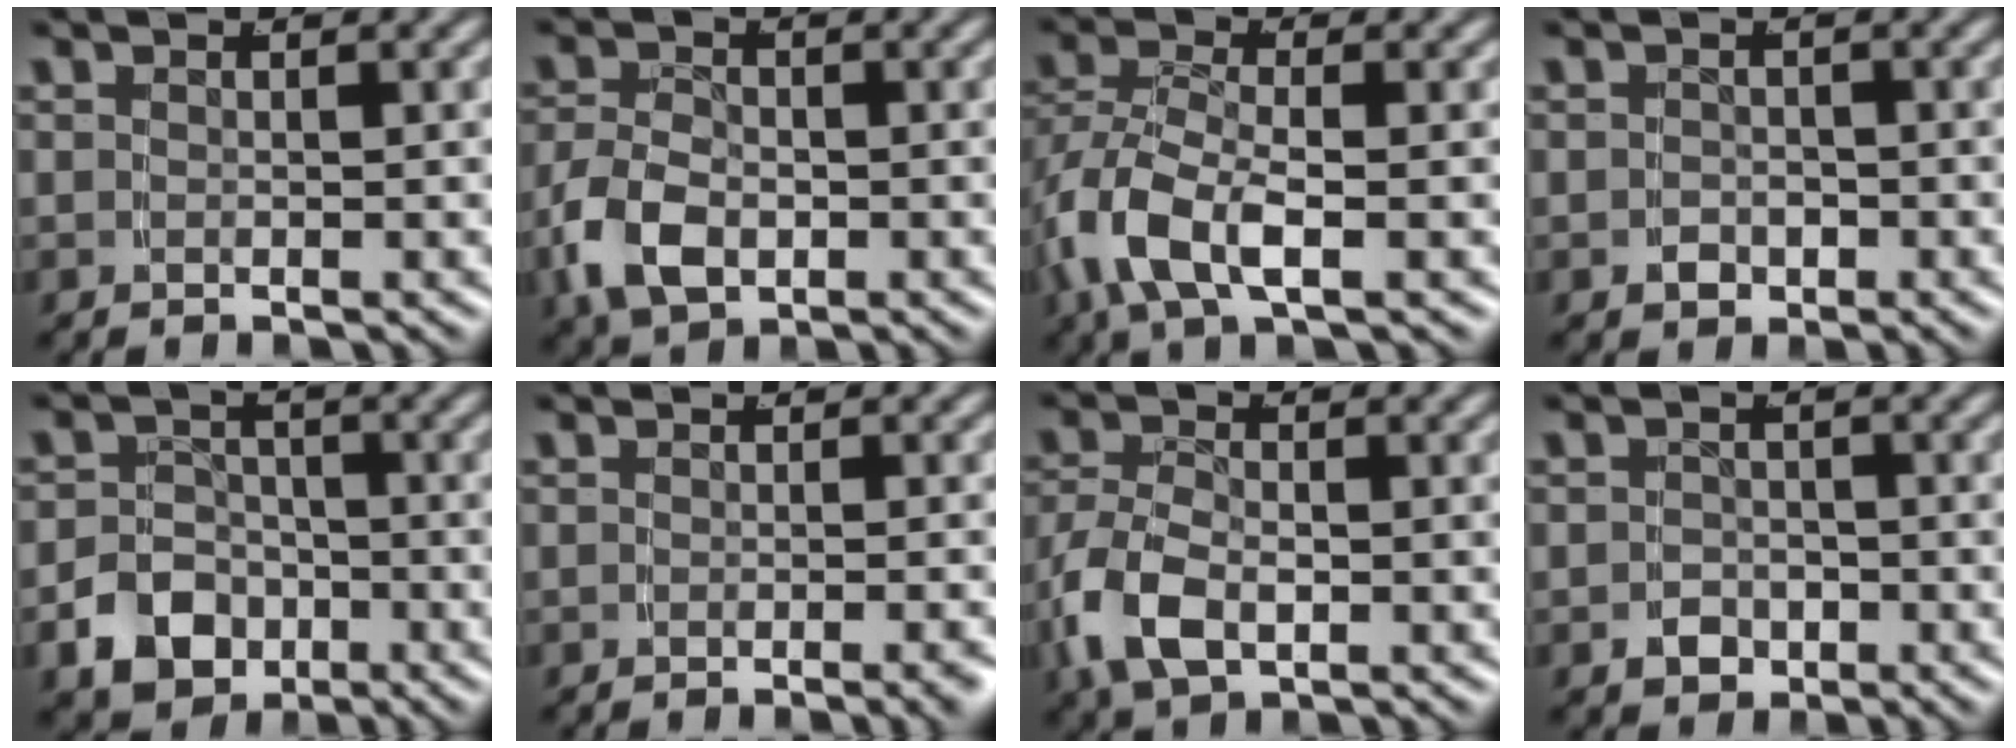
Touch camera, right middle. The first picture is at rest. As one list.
[{"total": 4.7, "force": [-1.2, 3.3, 3.1], "torque": [-0.077, -0.010, -0.013]}, {"total": 5.6, "force": [-1.3, 3.3, 4.4], "torque": [-0.123, -0.016, -0.017]}, {"total": 1.1, "force": [-0.4, 0.9, 0.3], "torque": [-0.007, -0.003, -0.006]}, {"total": 7.5, "force": [-3.3, 6.4, 2.2], "torque": [-0.032, -0.013, -0.060]}, {"total": 0.9, "force": [-0.4, 0.0, 0.8], "torque": [-0.012, 0.010, -0.013]}, {"total": 5.2, "force": [-1.2, 3.6, 3.6], "torque": [-0.105, -0.021, -0.006]}, {"total": 2.0, "force": [-0.9, 1.7, 0.6], "torque": [-0.006, -0.005, -0.013]}]